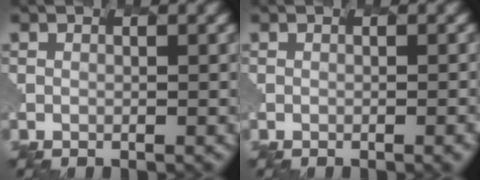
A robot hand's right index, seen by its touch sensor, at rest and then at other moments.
{"total": 2.7, "force": [-0.6, 1.2, 2.4], "torque": [-0.010, 0.004, -0.005]}